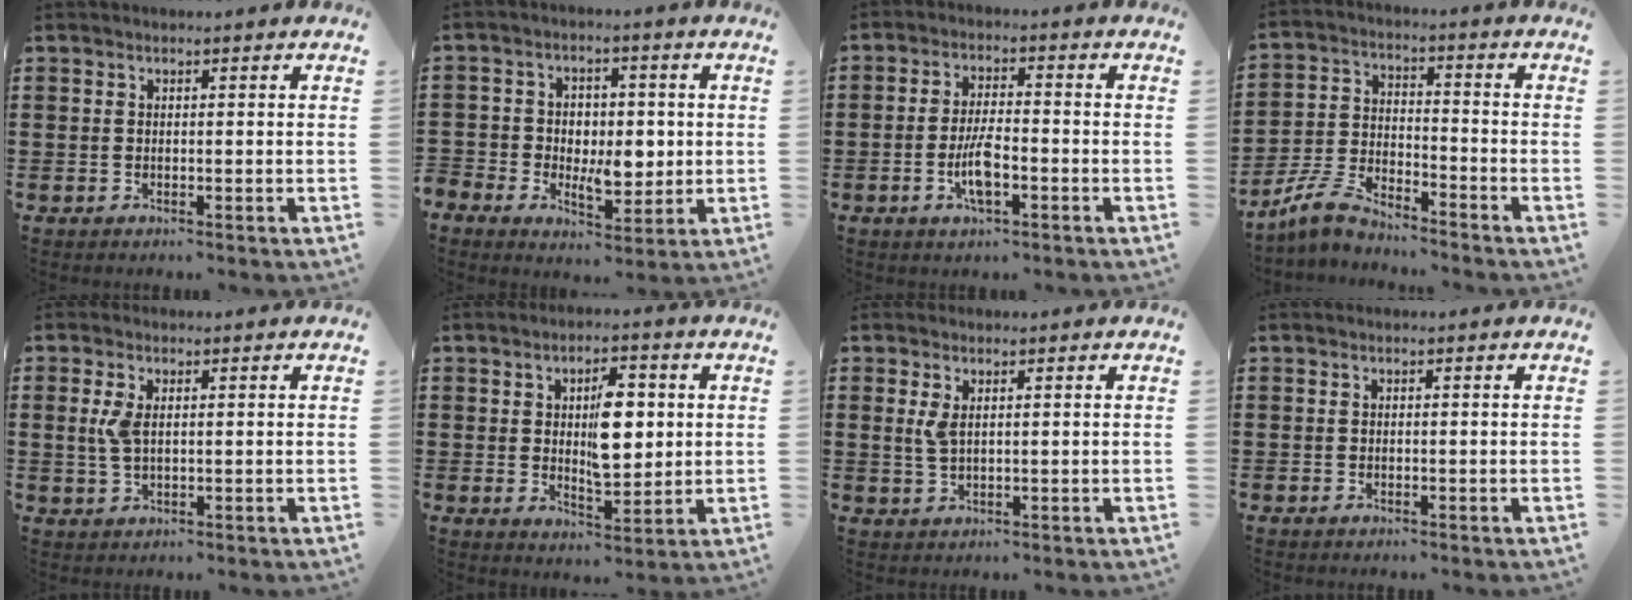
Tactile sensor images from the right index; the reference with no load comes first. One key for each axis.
{"total": 5.7, "fx": -0.5, "fy": 4.4, "fz": 3.6, "tx": -0.070, "ty": 0.010, "tz": -0.012}
{"total": 5.9, "fx": -1.9, "fy": 1.8, "fz": 5.2, "tx": -0.115, "ty": -0.002, "tz": -0.042}
{"total": 6.6, "fx": -6.1, "fy": 1.0, "fz": 2.4, "tx": -0.070, "ty": -0.002, "tz": -0.124}
{"total": 3.6, "fx": 0.9, "fy": 1.6, "fz": 3.1, "tx": -0.073, "ty": 0.004, "tz": 0.011}
{"total": 7.9, "fx": 1.2, "fy": 3.6, "fz": 6.9, "tx": -0.111, "ty": 0.003, "tz": 0.014}
{"total": 2.5, "fx": 1.1, "fy": 1.0, "fz": 2.0, "tx": -0.044, "ty": 0.005, "tz": 0.019}
{"total": 0.0}